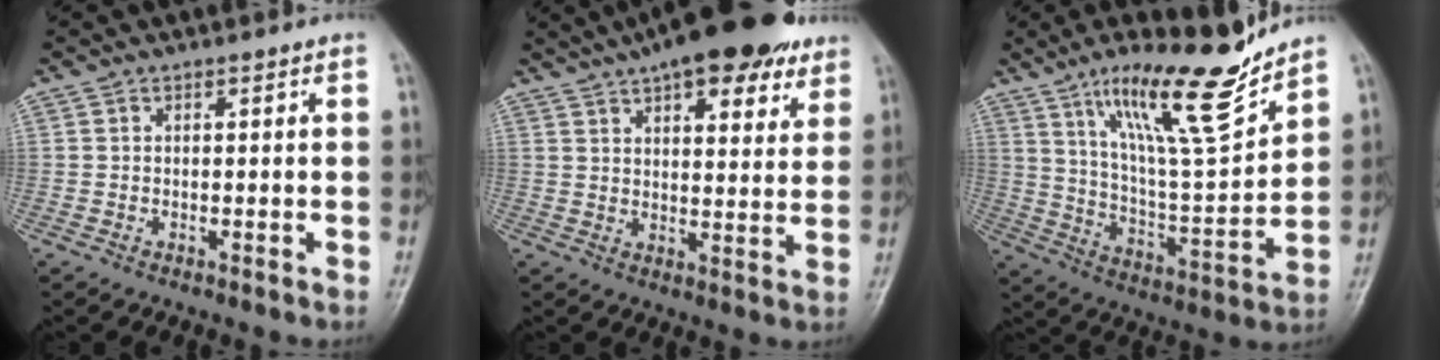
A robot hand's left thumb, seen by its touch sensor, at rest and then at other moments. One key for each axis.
{"total": 19.3, "fx": 12.7, "fy": 7.4, "fz": 12.5, "tx": -0.157, "ty": -0.015, "tz": 0.177}
{"total": 18.4, "fx": 13.1, "fy": 3.2, "fz": 12.5, "tx": -0.183, "ty": -0.081, "tz": 0.229}